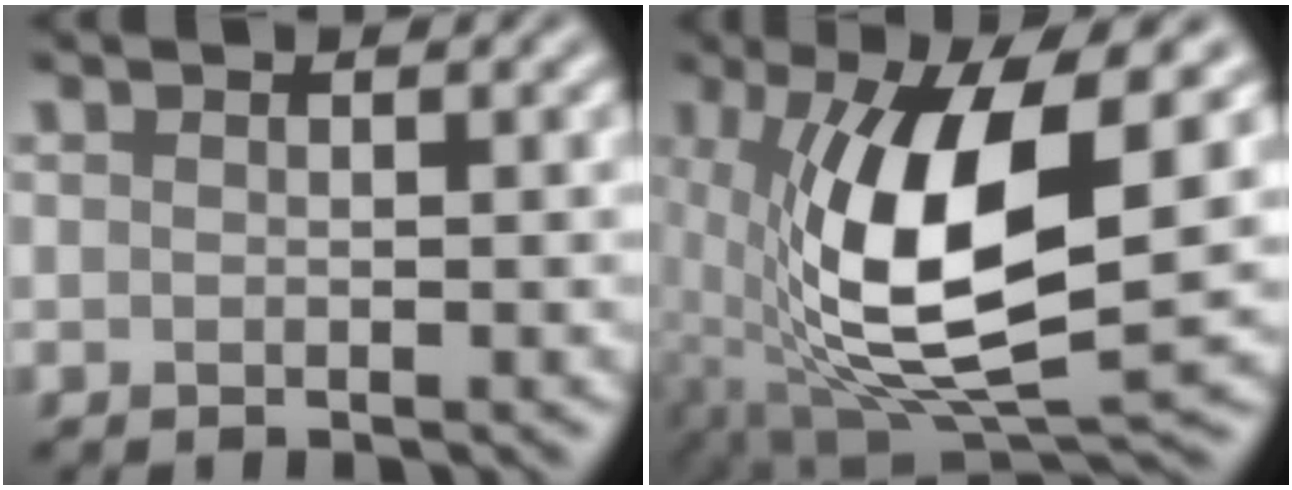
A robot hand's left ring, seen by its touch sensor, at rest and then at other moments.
{"total": 12.2, "force": [1.0, 4.3, 11.4], "torque": [-0.219, -0.014, 0.022]}